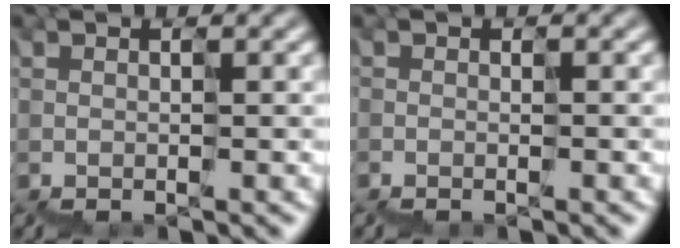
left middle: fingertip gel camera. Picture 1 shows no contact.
{"total": 0.7, "force": [-0.5, -0.1, -0.5], "torque": [0.009, -0.009, -0.008]}